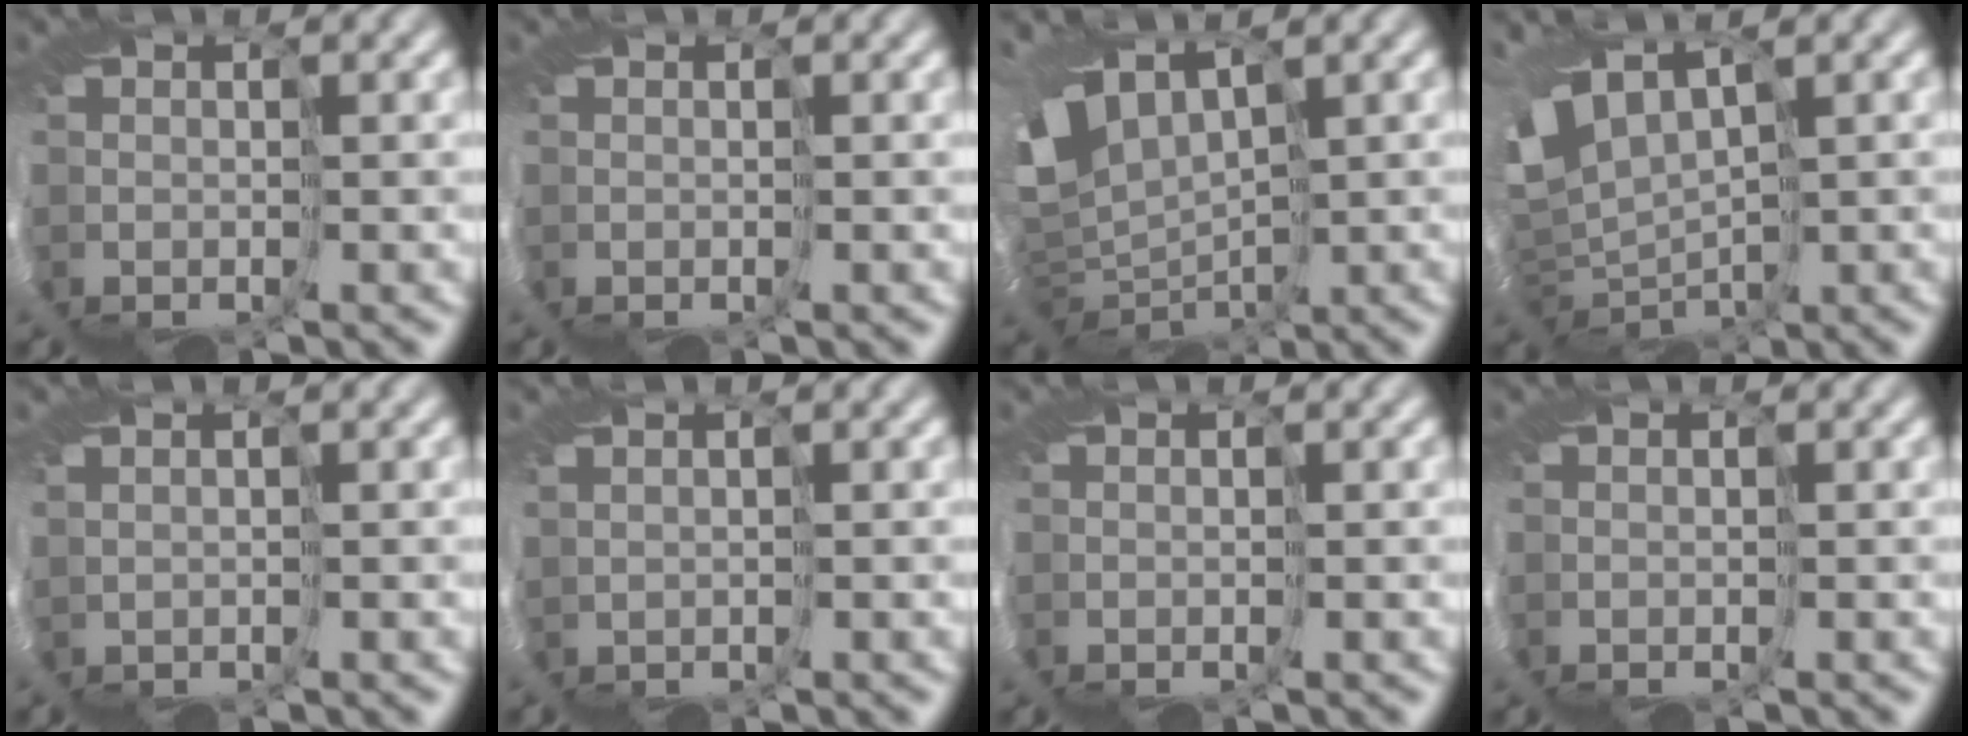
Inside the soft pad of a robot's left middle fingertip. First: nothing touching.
{"total": 0.0}
{"total": 6.1, "force": [4.2, 3.4, 3.0], "torque": [-0.071, -0.015, 0.100]}
{"total": 5.2, "force": [3.7, 2.5, 2.5], "torque": [-0.061, -0.015, 0.091]}
{"total": 2.9, "force": [1.5, -1.6, -1.9], "torque": [0.039, -0.006, 0.031]}
{"total": 3.0, "force": [1.8, -1.5, -1.9], "torque": [0.039, -0.008, 0.039]}
{"total": 0.0}
{"total": 0.0}